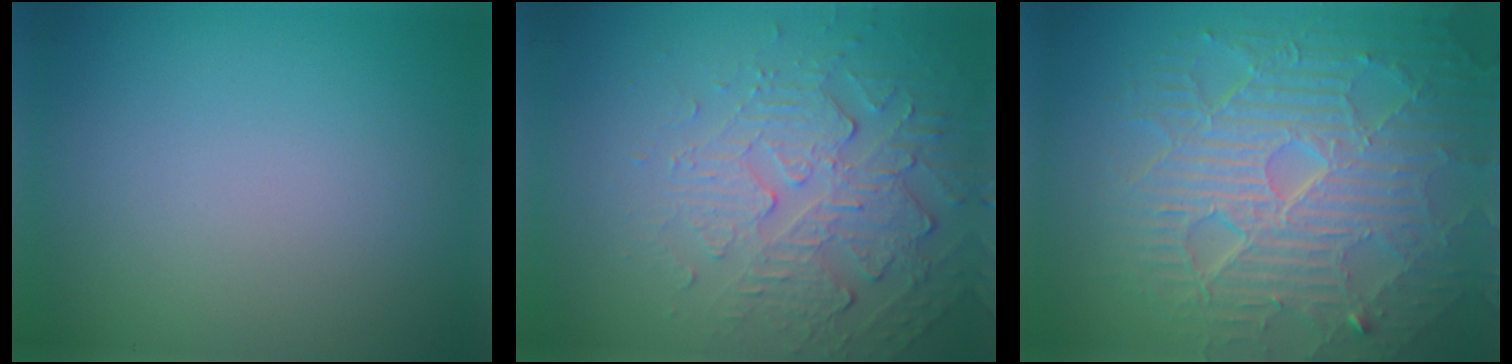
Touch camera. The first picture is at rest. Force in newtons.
{"total": 5.3, "press": 3.7, "slide": 3.7}
{"total": 10.4, "press": 6.8, "slide": 7.9}